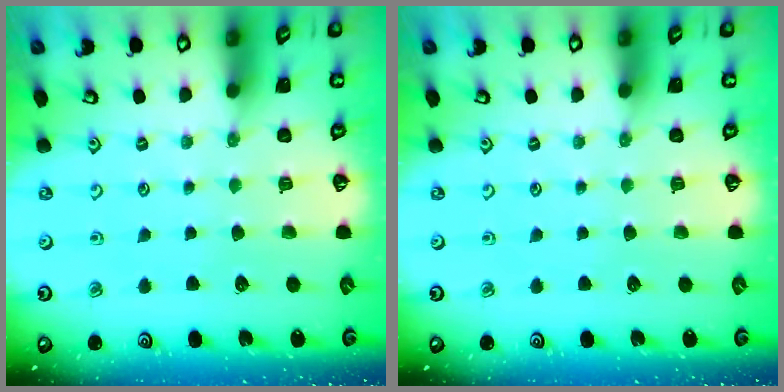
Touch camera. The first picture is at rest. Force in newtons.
{"total": 0.0}